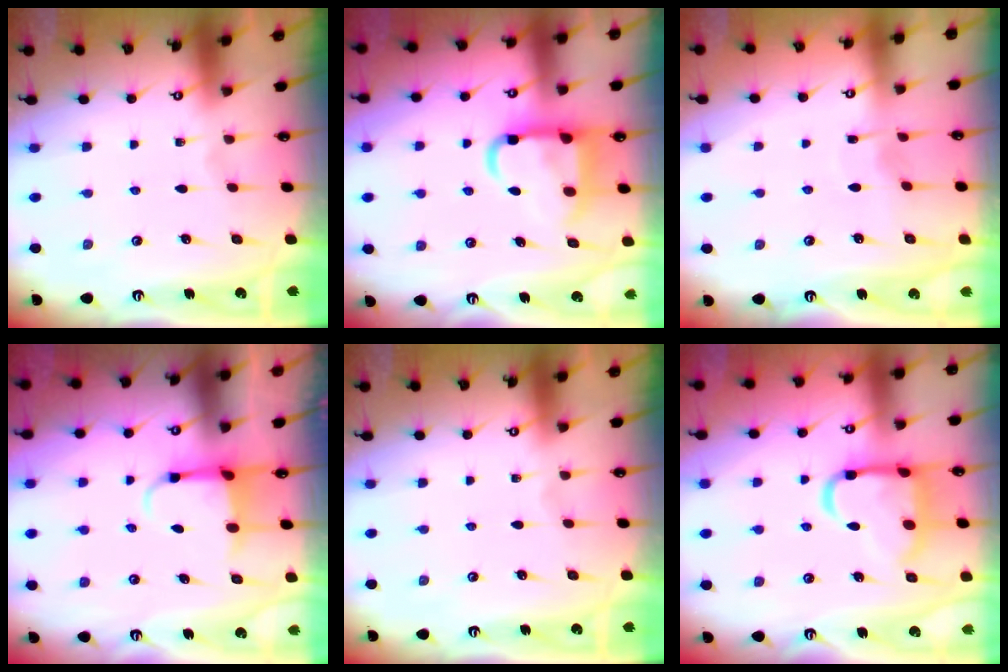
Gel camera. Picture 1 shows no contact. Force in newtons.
{"total": 12.4, "press": 12.2, "slide": 1.6}
{"total": 1.8, "press": 1.7, "slide": 0.3}
{"total": 3.8, "press": 3.7, "slide": 1.1}
{"total": 0.0}
{"total": 15.2, "press": 15.1, "slide": 1.7}